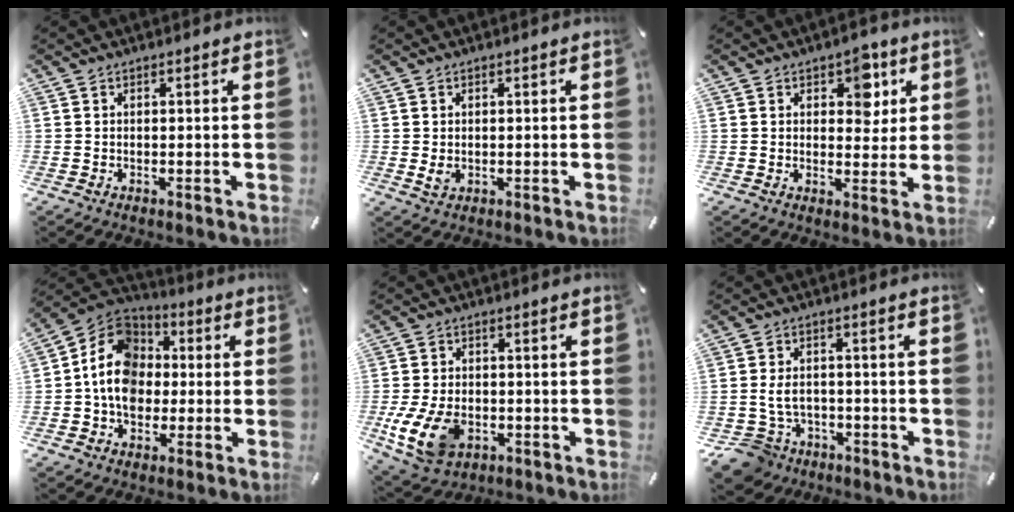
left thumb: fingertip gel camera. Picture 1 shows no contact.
{"total": 2.1, "force": [-0.1, 1.6, 1.3], "torque": [-0.014, 0.000, -0.003]}
{"total": 6.6, "force": [2.9, 4.6, 3.7], "torque": [-0.030, -0.007, 0.042]}
{"total": 13.4, "force": [-1.1, 11.4, 7.1], "torque": [-0.156, 0.017, -0.024]}
{"total": 12.0, "force": [-3.6, 8.4, 7.7], "torque": [-0.170, 0.005, -0.063]}
{"total": 7.8, "force": [-2.4, 6.6, 3.4], "torque": [-0.095, 0.016, -0.045]}